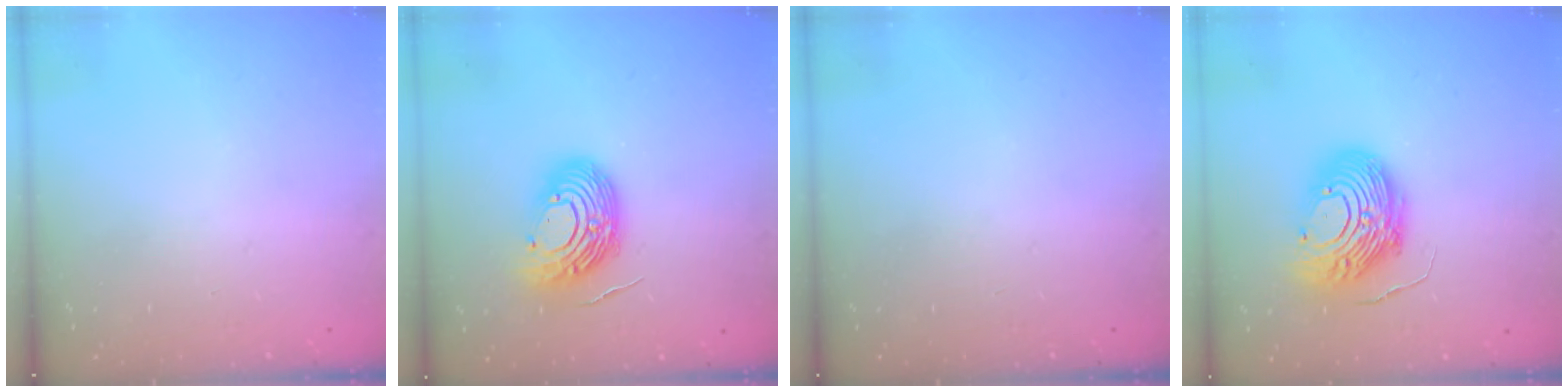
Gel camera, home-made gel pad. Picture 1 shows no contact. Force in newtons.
{"total": 13.6, "press": 13.4, "slide": 2.2}
{"total": 0.0}
{"total": 14.6, "press": 14.6, "slide": 1.5}